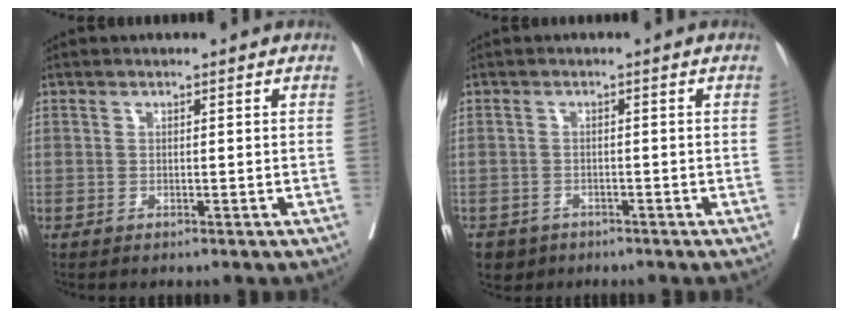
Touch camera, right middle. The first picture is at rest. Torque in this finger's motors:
{"motor_torque": [-0.01, -0.06, 0.00, 0.01]}